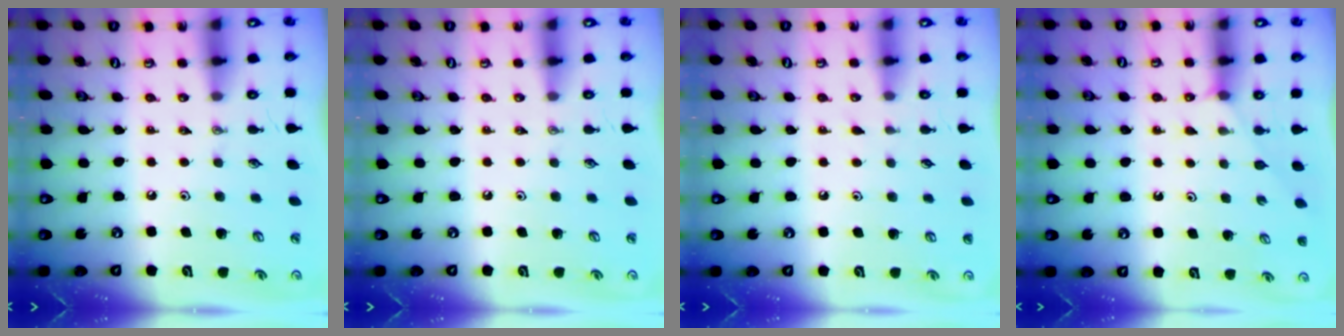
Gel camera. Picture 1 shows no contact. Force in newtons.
{"total": 0.0}
{"total": 2.0, "press": 2.0, "slide": 0.2}
{"total": 3.1, "press": 3.0, "slide": 0.3}